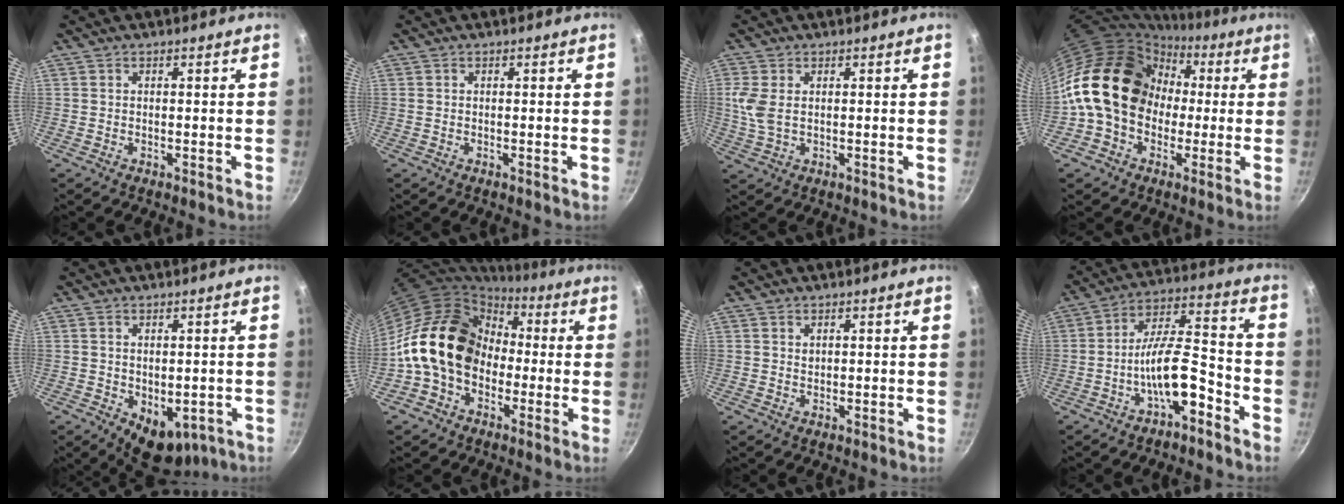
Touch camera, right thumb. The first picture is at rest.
{"total": 0.0}
{"total": 4.8, "force": [0.8, 2.7, 3.9], "torque": [-0.091, 0.000, 0.020]}
{"total": 19.1, "force": [1.0, 15.5, 11.1], "torque": [-0.160, 0.054, 0.011]}
{"total": 8.0, "force": [-2.2, 5.3, 5.6], "torque": [-0.046, -0.002, -0.014]}
{"total": 17.6, "force": [-1.1, 13.8, 10.9], "torque": [-0.158, 0.051, -0.033]}
{"total": 0.6, "force": [0.4, 0.4, 0.2], "torque": [-0.002, -0.003, 0.007]}
{"total": 11.4, "force": [-5.7, 4.1, 8.9], "torque": [-0.137, 0.059, -0.100]}